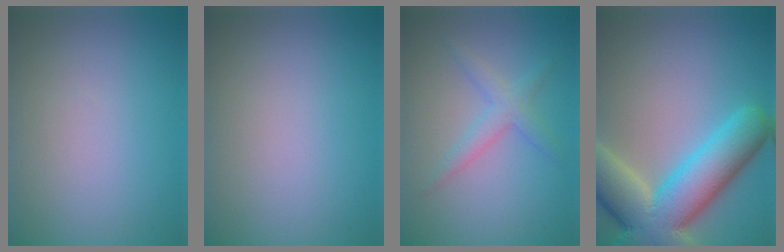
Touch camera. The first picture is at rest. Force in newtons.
{"total": 0.0}
{"total": 2.3, "press": 2.3, "slide": 0.2}
{"total": 12.0, "press": 12.0, "slide": 0.9}